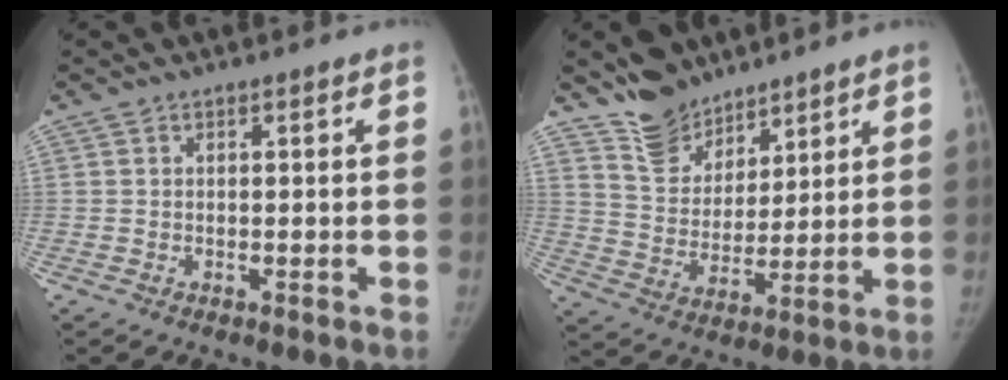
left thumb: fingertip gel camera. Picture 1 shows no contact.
{"total": 10.6, "force": [8.7, 5.6, 2.4], "torque": [-0.012, -0.059, 0.169]}